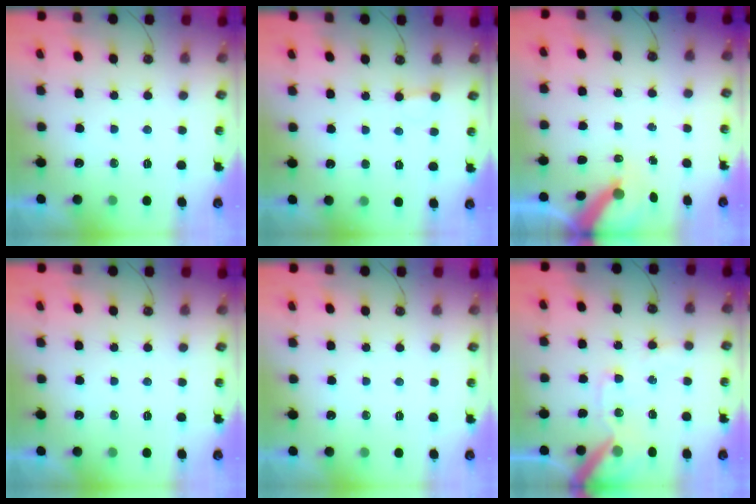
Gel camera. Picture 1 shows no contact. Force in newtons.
{"total": 2.5, "press": 2.5, "slide": 0.1}
{"total": 6.4, "press": 6.4, "slide": 0.6}
{"total": 0.0}
{"total": 0.0}
{"total": 12.8, "press": 12.7, "slide": 1.6}